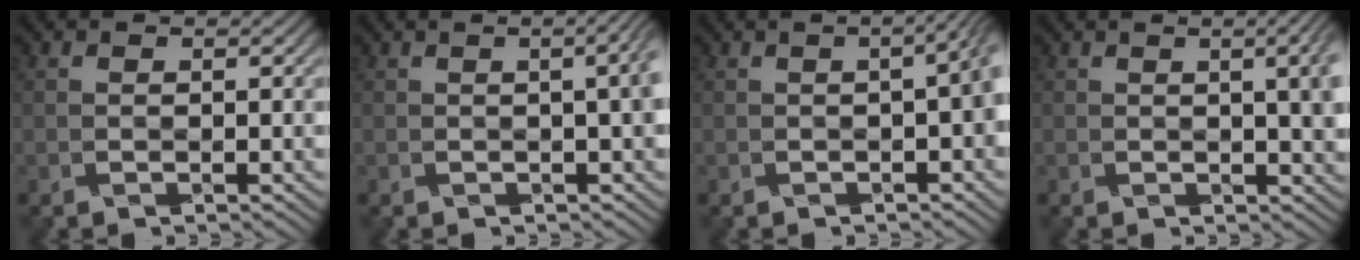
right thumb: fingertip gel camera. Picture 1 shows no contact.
{"total": 4.0, "force": [0.1, 0.9, 3.9], "torque": [-0.038, 0.016, 0.002]}
{"total": 4.1, "force": [-0.4, 1.0, 4.0], "torque": [-0.044, 0.007, 0.000]}
{"total": 5.6, "force": [0.8, 1.4, 5.3], "torque": [-0.059, 0.010, 0.016]}